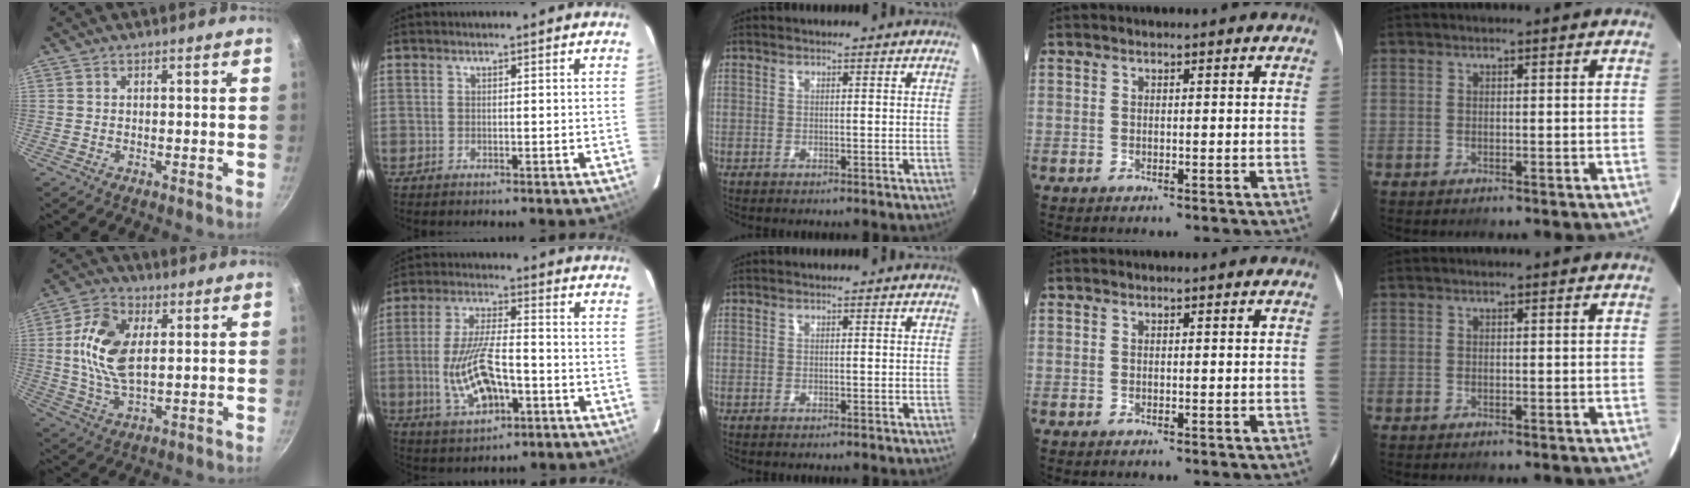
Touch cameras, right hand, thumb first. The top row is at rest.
{"thumb": {"total": 12.3, "force": [2.2, 6.8, 10.0], "torque": [-0.187, 0.003, 0.038]}, "index": {"total": 12.7, "force": [-3.6, 5.1, 11.0], "torque": [-0.230, -0.004, -0.057]}}